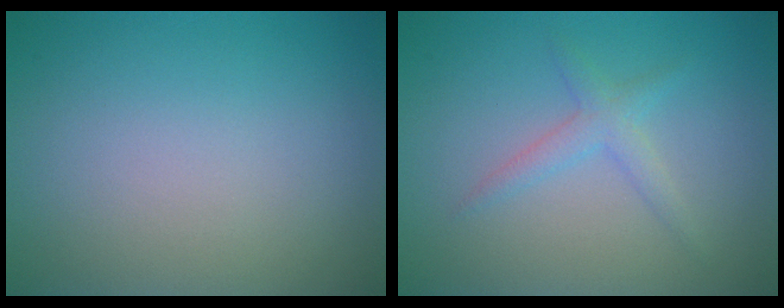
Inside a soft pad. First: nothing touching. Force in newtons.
{"total": 1.8, "press": 1.8, "slide": 0.1}